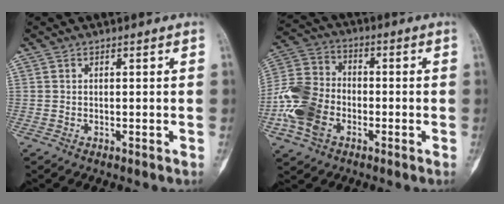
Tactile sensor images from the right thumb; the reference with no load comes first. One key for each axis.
{"total": 13.4, "fx": -4.1, "fy": 9.7, "fz": 8.2, "tx": -0.164, "ty": 0.021, "tz": -0.086}